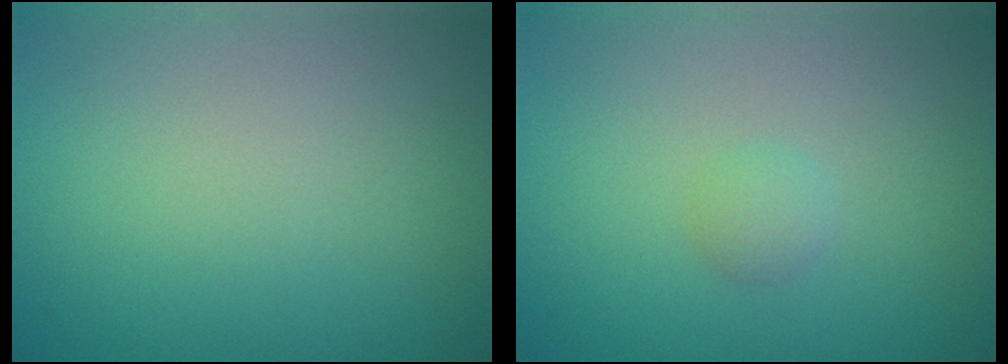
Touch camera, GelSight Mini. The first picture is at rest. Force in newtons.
{"total": 1.0, "press": 1.0, "slide": 0.0}